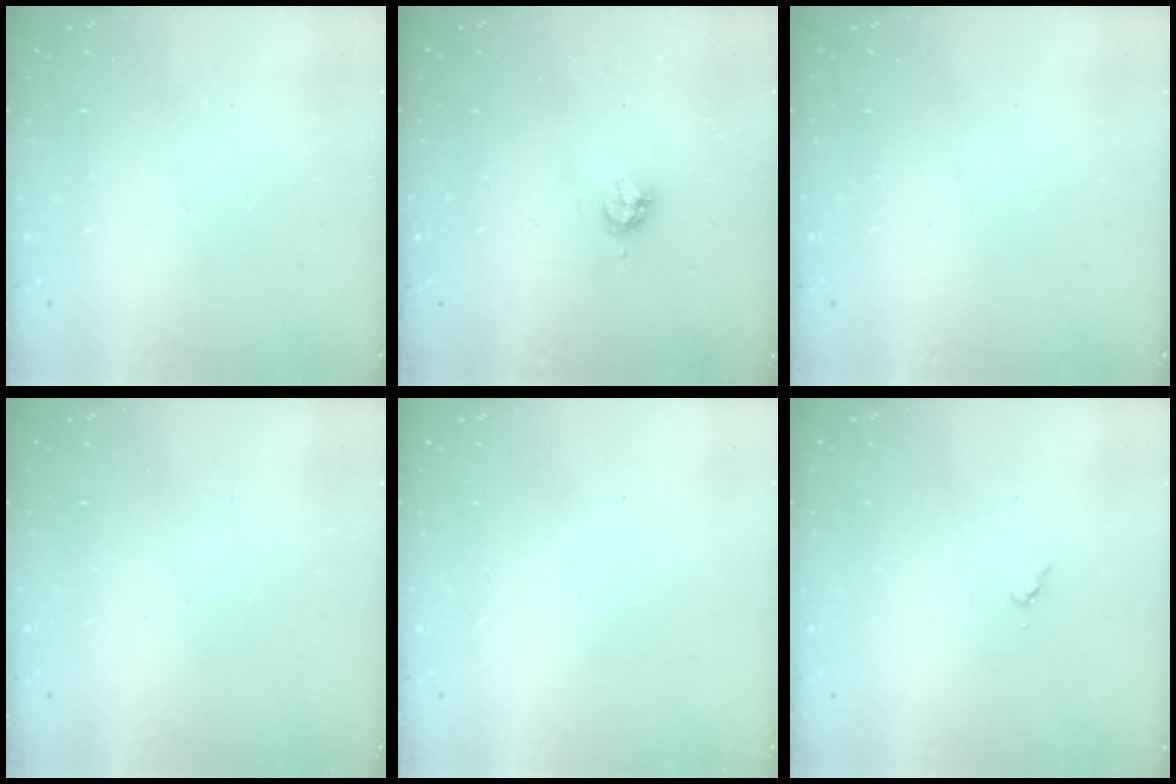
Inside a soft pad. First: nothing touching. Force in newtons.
{"total": 4.2, "press": 4.1, "slide": 0.5}
{"total": 0.0}
{"total": 0.0}
{"total": 0.0}
{"total": 3.3, "press": 3.3, "slide": 0.4}